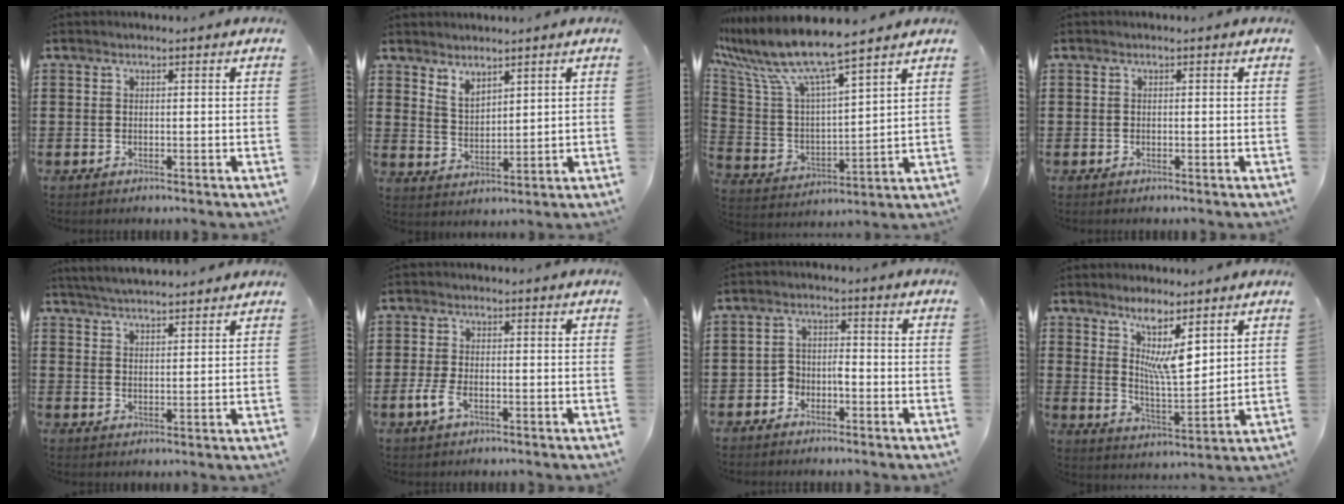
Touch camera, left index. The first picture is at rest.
{"total": 3.2, "force": [3.0, 0.9, 0.6], "torque": [-0.019, -0.006, 0.057]}
{"total": 9.3, "force": [8.0, 0.3, 4.7], "torque": [-0.135, -0.057, 0.132]}
{"total": 0.0}
{"total": 4.2, "force": [4.1, -0.3, 0.8], "torque": [-0.027, -0.016, 0.074]}
{"total": 3.8, "force": [-1.6, 1.8, 2.9], "torque": [-0.070, -0.003, -0.035]}
{"total": 2.8, "force": [-2.2, 1.6, 0.8], "torque": [-0.023, 0.007, -0.048]}
{"total": 7.3, "force": [4.4, 1.9, 5.6], "torque": [-0.112, -0.015, 0.074]}